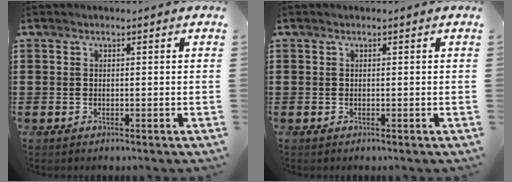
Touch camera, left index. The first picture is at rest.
{"total": 0.0}